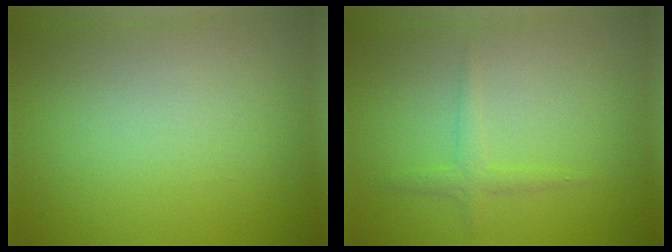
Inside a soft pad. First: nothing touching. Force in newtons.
{"total": 1.3, "press": 1.3, "slide": 0.0}